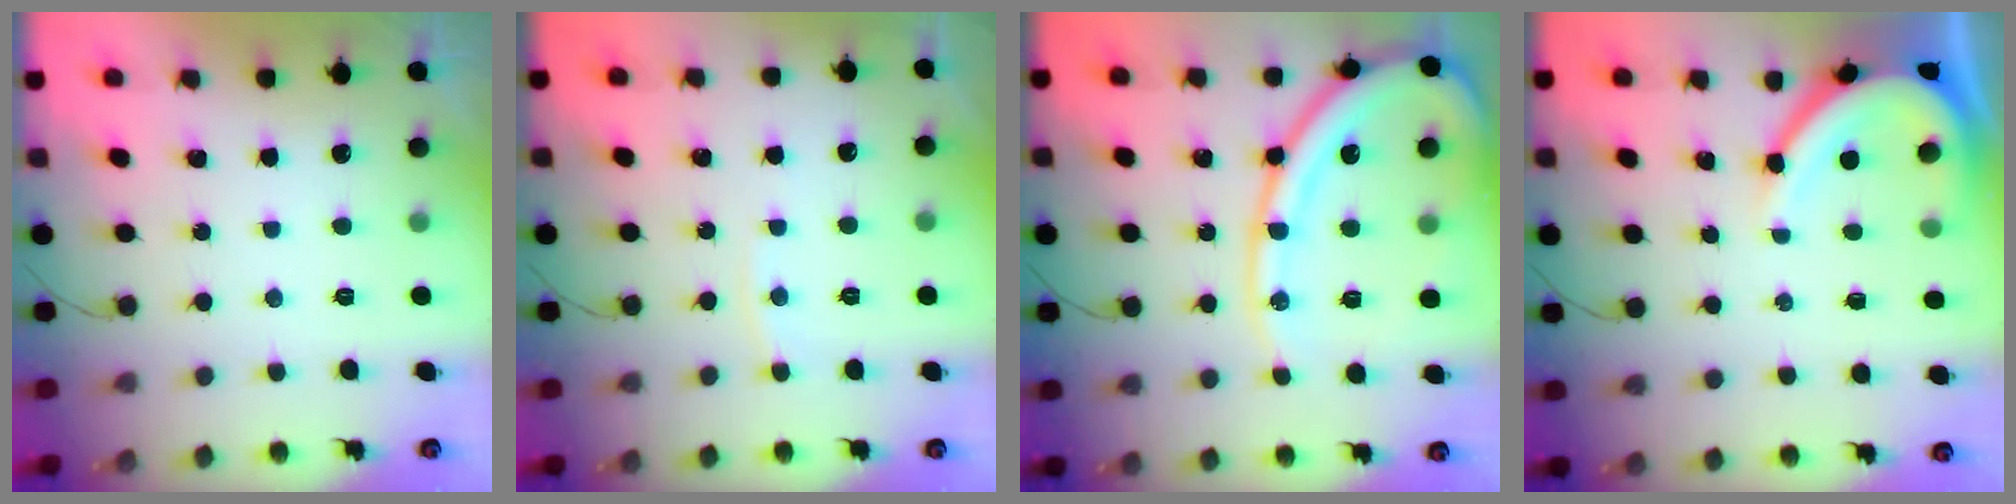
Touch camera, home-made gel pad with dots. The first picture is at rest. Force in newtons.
{"total": 2.8, "press": 2.8, "slide": 0.3}
{"total": 17.8, "press": 17.7, "slide": 2.3}
{"total": 10.7, "press": 10.7, "slide": 0.9}